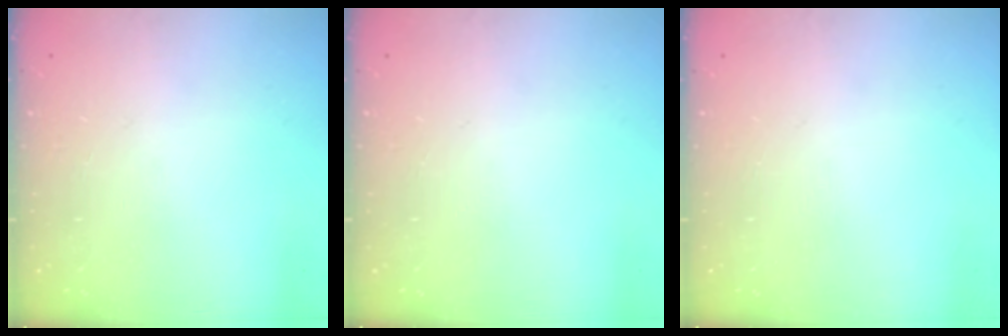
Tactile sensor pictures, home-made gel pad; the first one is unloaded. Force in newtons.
{"total": 0.0}
{"total": 0.0}